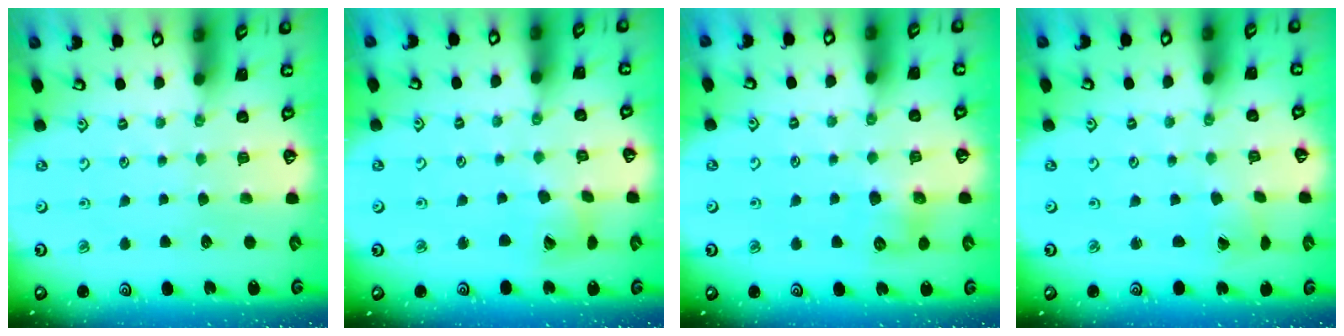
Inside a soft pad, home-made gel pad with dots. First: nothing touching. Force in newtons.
{"total": 8.0, "press": 7.9, "slide": 1.1}
{"total": 7.2, "press": 7.2, "slide": 0.6}
{"total": 1.1, "press": 1.0, "slide": 0.4}